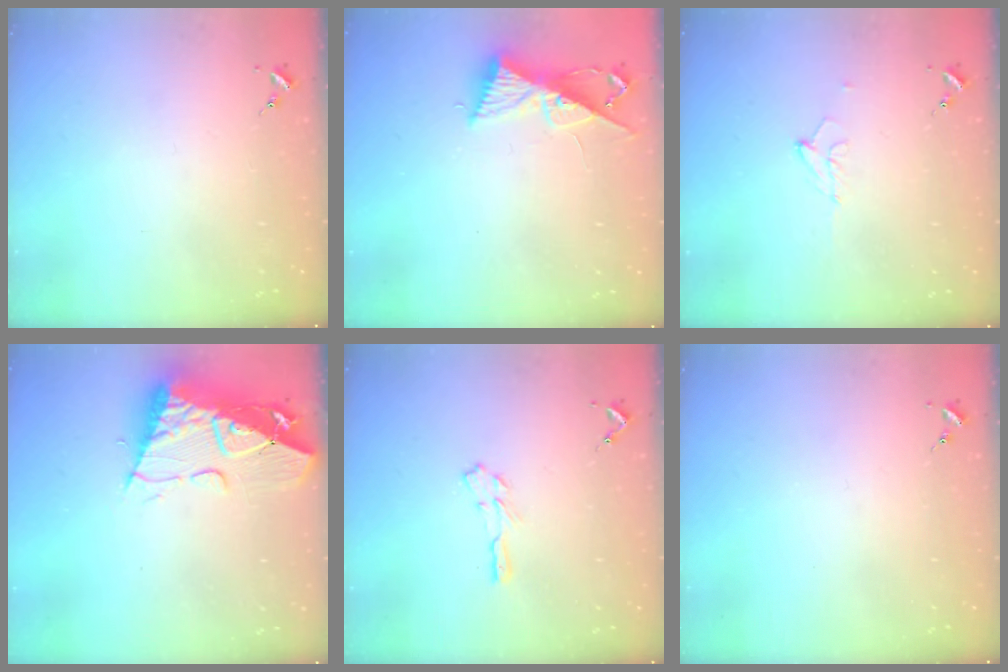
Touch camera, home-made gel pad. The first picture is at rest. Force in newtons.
{"total": 9.0, "press": 9.0, "slide": 0.5}
{"total": 7.2, "press": 7.1, "slide": 1.3}
{"total": 15.3, "press": 15.2, "slide": 1.8}
{"total": 4.6, "press": 4.6, "slide": 0.2}
{"total": 0.0}